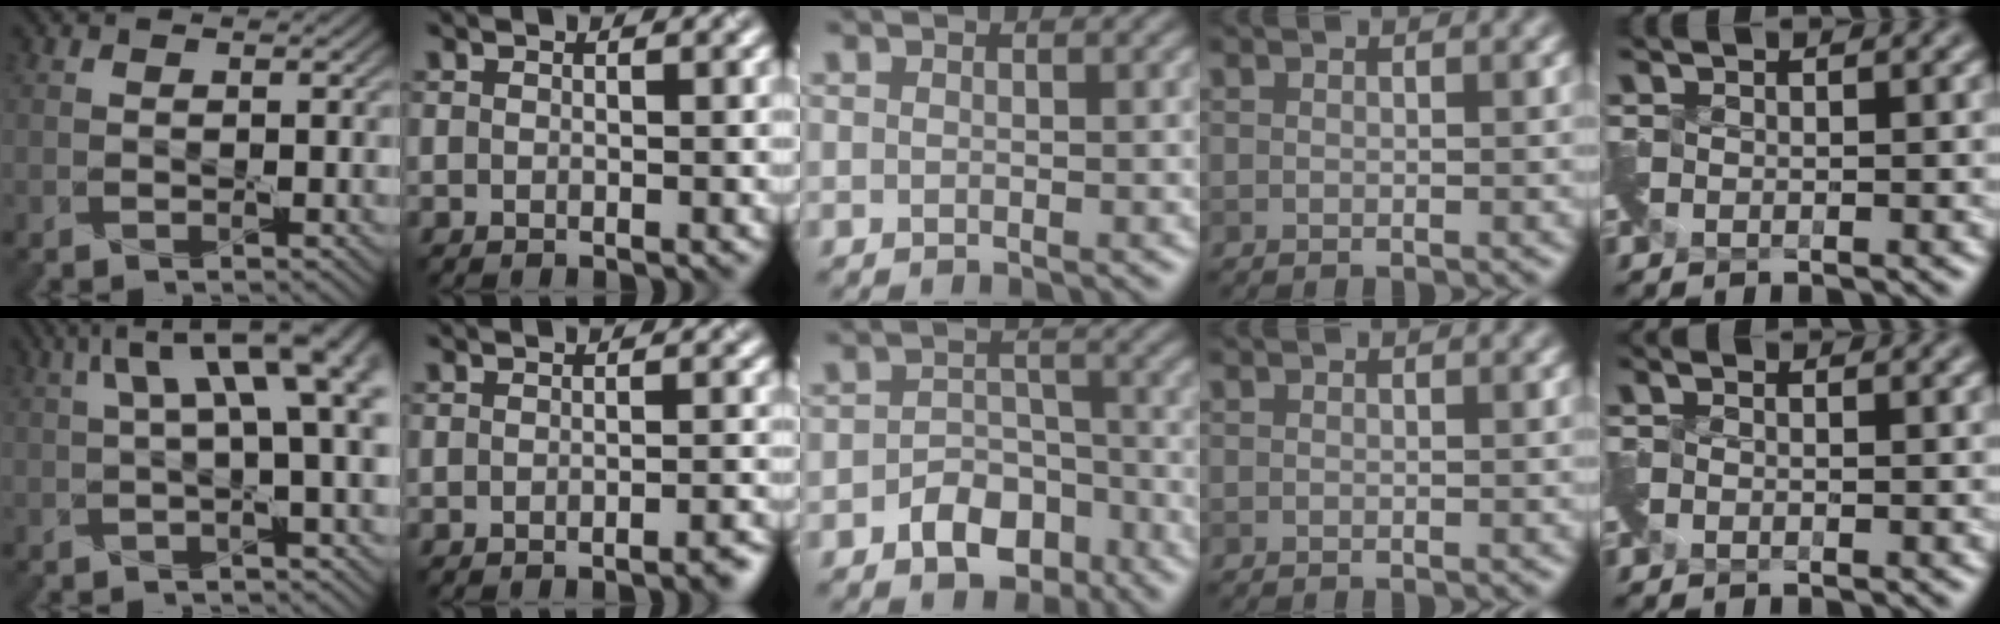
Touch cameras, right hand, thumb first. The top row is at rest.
{"thumb": {"total": 9.7, "force": [2.6, 2.7, 9.0], "torque": [-0.127, 0.025, 0.039]}, "index": {"total": 1.5, "force": [-1.2, 0.3, 0.8], "torque": [-0.005, 0.003, -0.017]}, "middle": {"total": 4.6, "force": [-2.6, 3.0, 2.3], "torque": [-0.033, 0.003, -0.046]}, "little": {"total": 1.1, "force": [-0.9, 0.0, -0.7], "torque": [0.011, -0.010, -0.013]}}